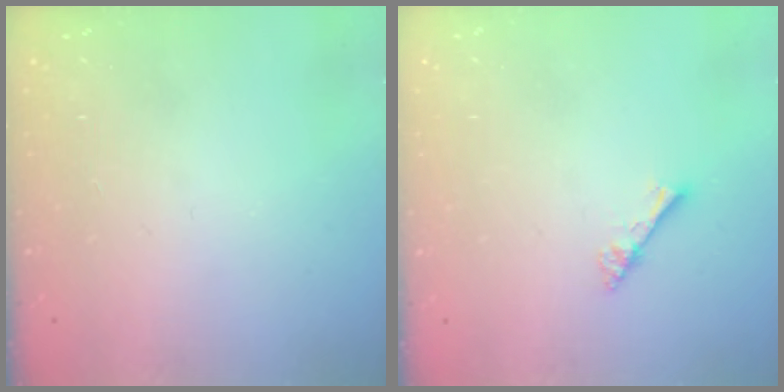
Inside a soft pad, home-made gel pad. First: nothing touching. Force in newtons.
{"total": 1.8, "press": 1.8, "slide": 0.1}